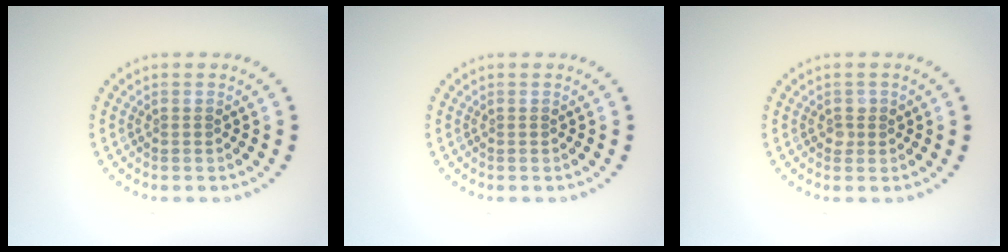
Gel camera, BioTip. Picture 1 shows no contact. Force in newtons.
{"total": 0.0}
{"total": 0.9, "press": 0.9, "slide": 0.2}